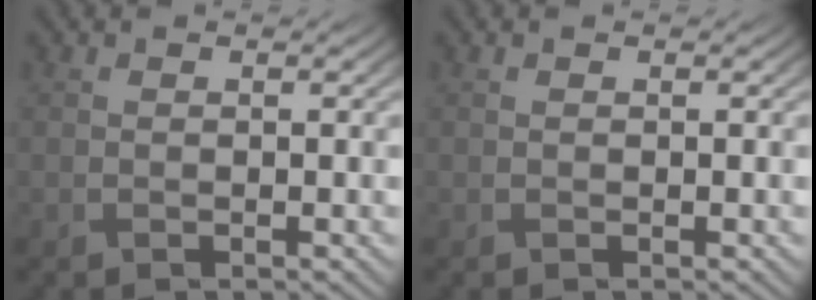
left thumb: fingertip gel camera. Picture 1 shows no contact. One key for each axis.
{"total": 0.0}